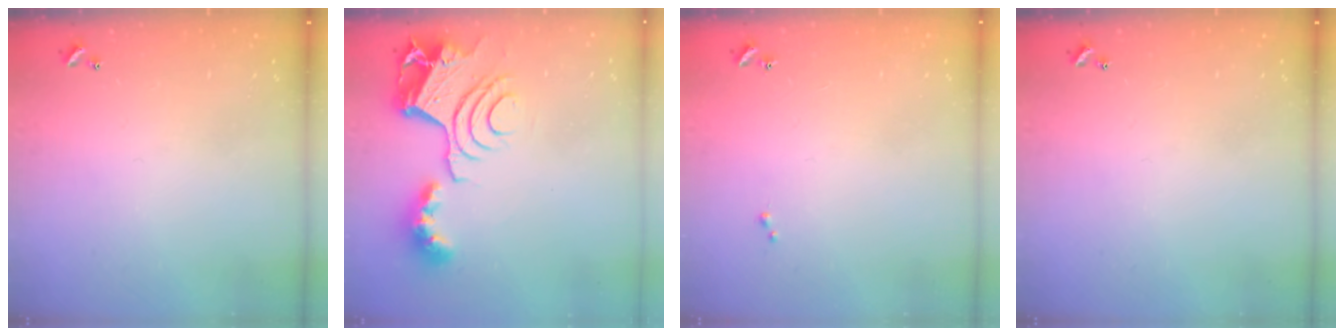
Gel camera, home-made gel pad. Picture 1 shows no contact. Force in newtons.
{"total": 12.9, "press": 12.8, "slide": 1.6}
{"total": 0.0}
{"total": 0.0}